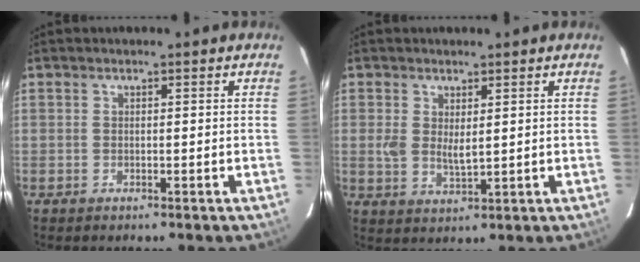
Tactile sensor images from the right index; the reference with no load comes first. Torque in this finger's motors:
{"motor_torque": [0.00, 0.08, 0.00, 0.05]}